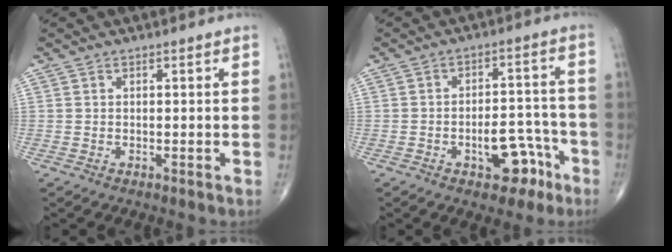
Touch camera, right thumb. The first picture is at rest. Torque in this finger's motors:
{"motor_torque": [2.87, 2.14, 1.06, -1.21, 0.44]}